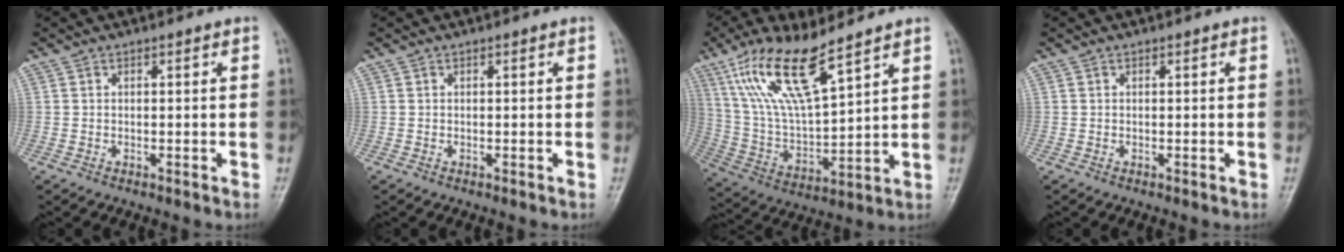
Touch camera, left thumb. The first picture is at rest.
{"total": 0.0}
{"total": 16.1, "force": [10.2, 4.4, 11.6], "torque": [-0.222, -0.044, 0.213]}
{"total": 0.0}